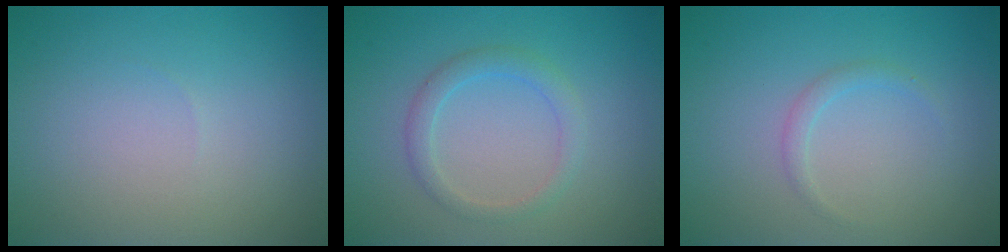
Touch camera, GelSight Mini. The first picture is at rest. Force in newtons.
{"total": 2.1, "press": 2.1, "slide": 0.1}
{"total": 1.0, "press": 1.0, "slide": 0.0}